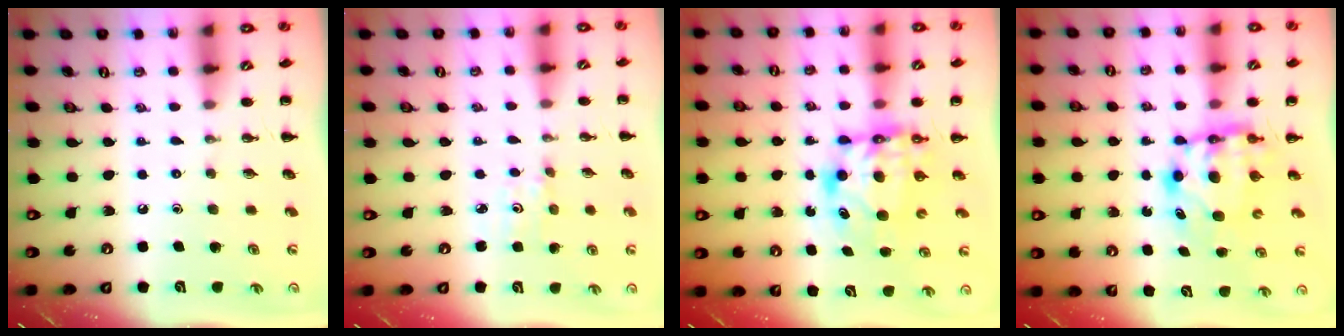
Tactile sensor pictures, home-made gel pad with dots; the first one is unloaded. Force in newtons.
{"total": 2.7, "press": 2.6, "slide": 0.8}
{"total": 6.8, "press": 6.7, "slide": 1.3}
{"total": 5.6, "press": 5.5, "slide": 1.1}